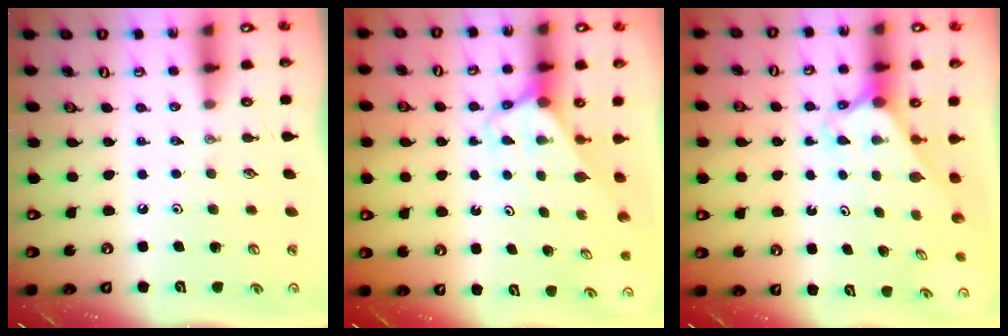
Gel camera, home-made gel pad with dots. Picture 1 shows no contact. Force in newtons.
{"total": 3.0, "press": 3.0, "slide": 0.2}
{"total": 2.2, "press": 2.2, "slide": 0.2}